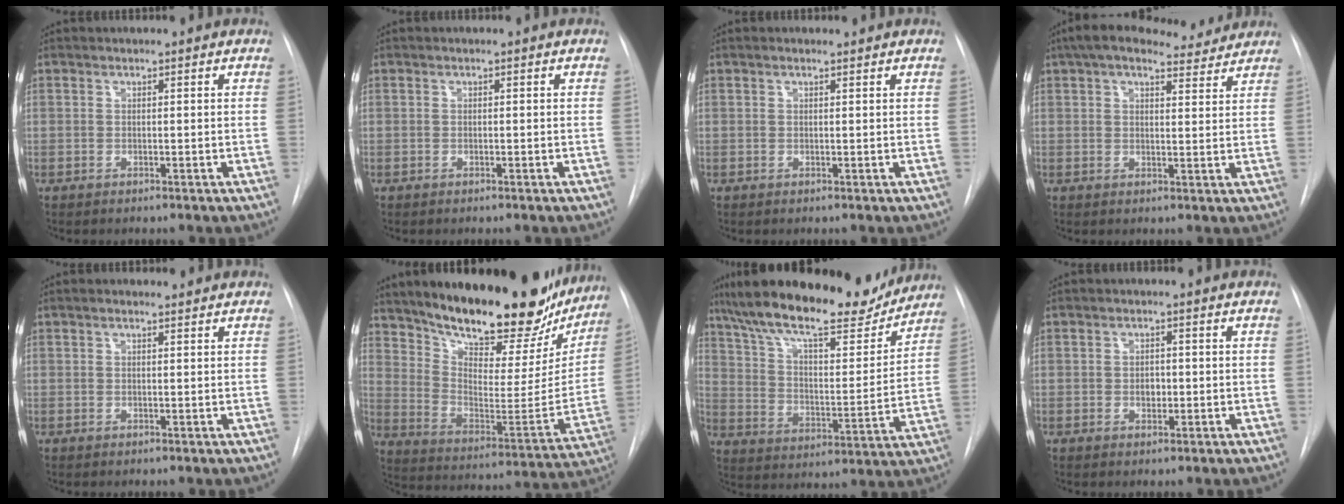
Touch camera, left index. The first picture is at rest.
{"total": 0.0}
{"total": 1.2, "force": [1.1, 0.2, 0.5], "torque": [-0.012, 0.014, 0.019]}
{"total": 12.7, "force": [11.1, 3.2, 5.3], "torque": [-0.077, 0.032, 0.151]}
{"total": 1.8, "force": [1.6, 0.4, 0.7], "torque": [-0.014, 0.016, 0.026]}
{"total": 28.9, "force": [23.5, 8.8, 14.4], "torque": [-0.232, -0.036, 0.330]}
{"total": 22.7, "force": [19.0, 5.2, 11.1], "torque": [-0.194, 0.007, 0.292]}
{"total": 1.6, "force": [-0.1, 1.2, 1.1], "torque": [-0.016, 0.002, 0.000]}